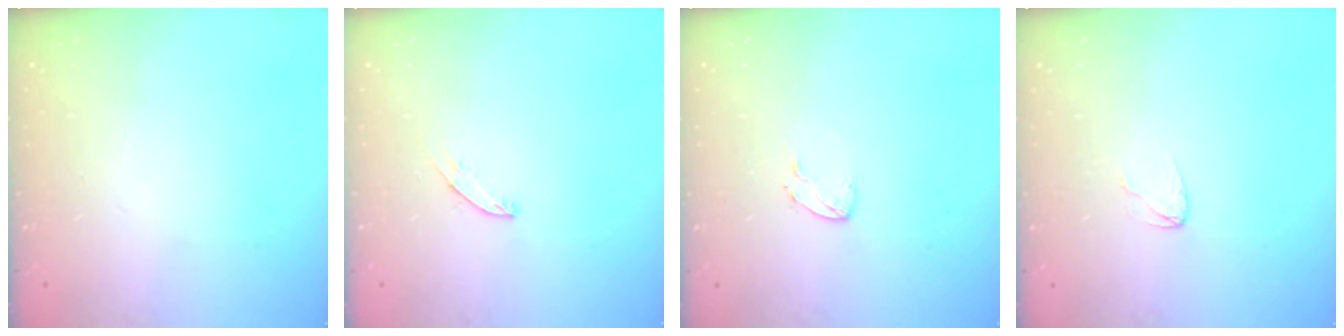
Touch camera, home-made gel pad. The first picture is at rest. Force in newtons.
{"total": 4.8, "press": 4.7, "slide": 0.3}
{"total": 3.6, "press": 3.6, "slide": 0.2}
{"total": 3.4, "press": 3.4, "slide": 0.3}